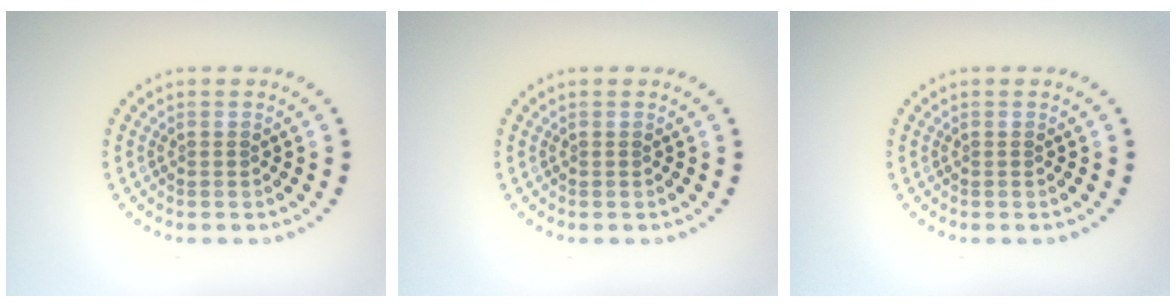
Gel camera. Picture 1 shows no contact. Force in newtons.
{"total": 0.0}
{"total": 0.0}